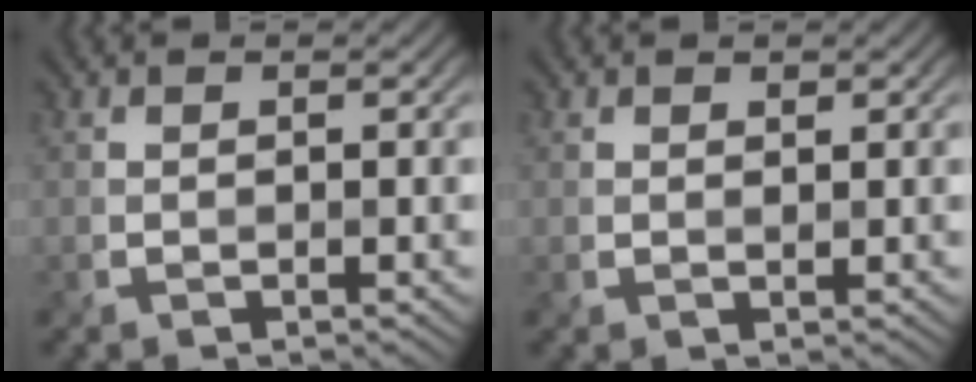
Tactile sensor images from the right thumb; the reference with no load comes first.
{"total": 0.8, "force": [0.7, 0.4, 0.3], "torque": [-0.009, -0.001, 0.015]}